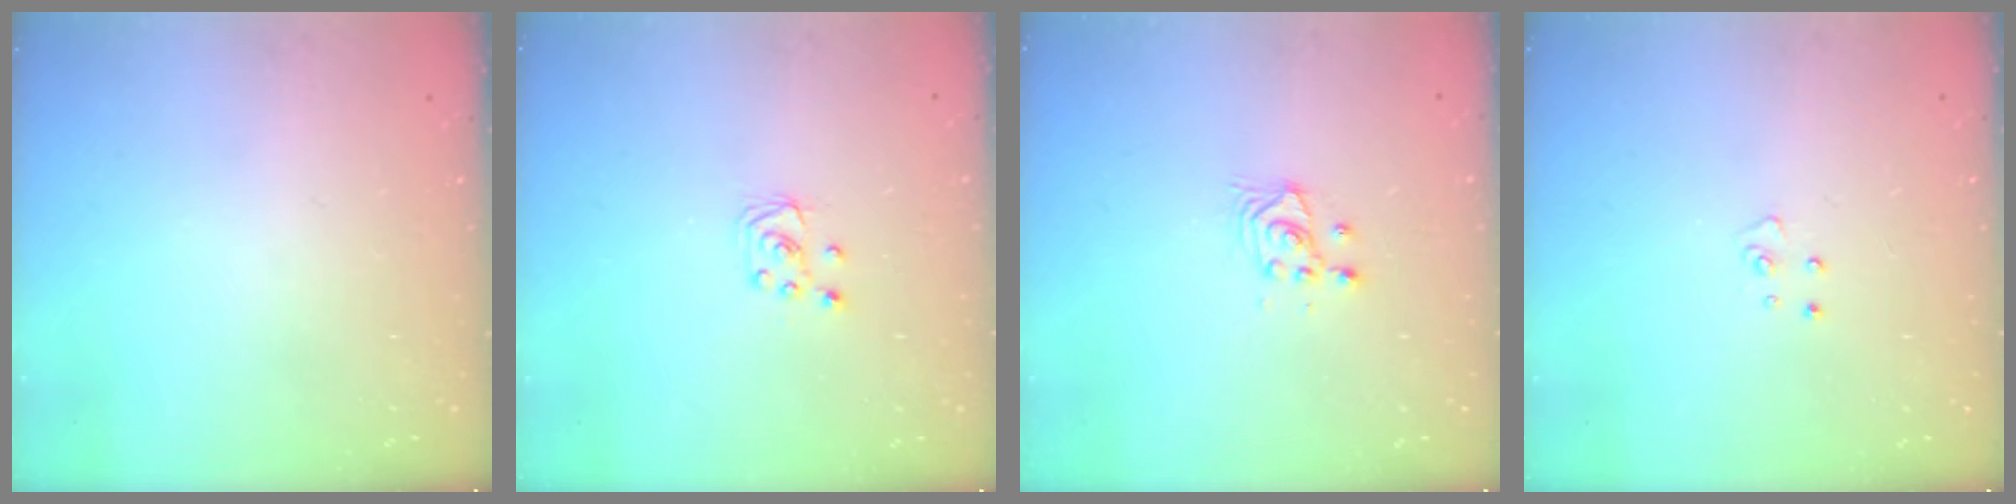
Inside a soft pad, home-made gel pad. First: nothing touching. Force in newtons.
{"total": 4.2, "press": 4.2, "slide": 0.3}
{"total": 4.0, "press": 4.0, "slide": 0.5}
{"total": 3.1, "press": 3.1, "slide": 0.3}